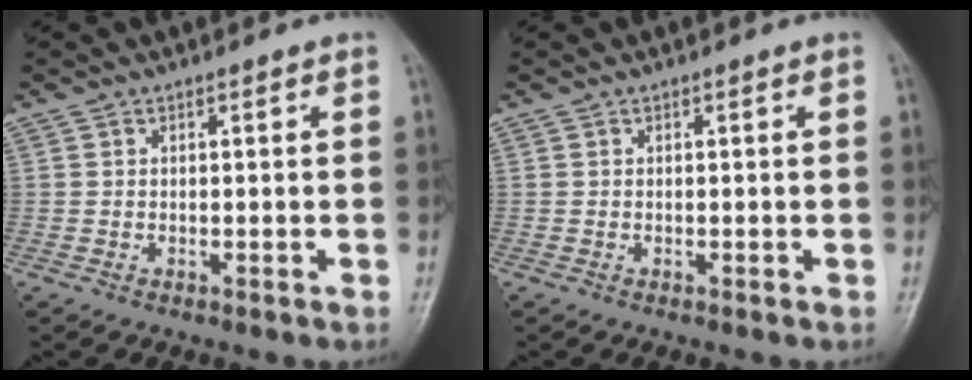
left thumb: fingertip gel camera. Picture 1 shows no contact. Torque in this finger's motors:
{"motor_torque": [0.00, 0.00, 0.00, 0.00, 0.00]}